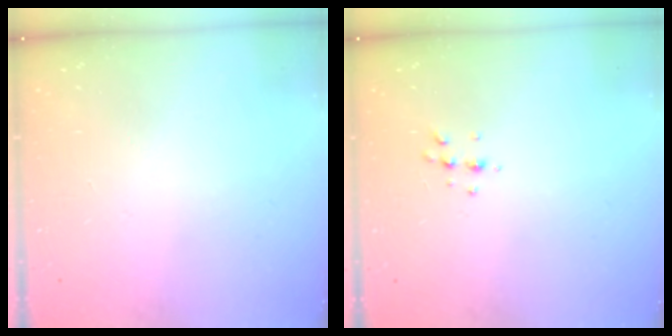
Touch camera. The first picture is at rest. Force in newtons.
{"total": 4.7, "press": 4.6, "slide": 0.9}